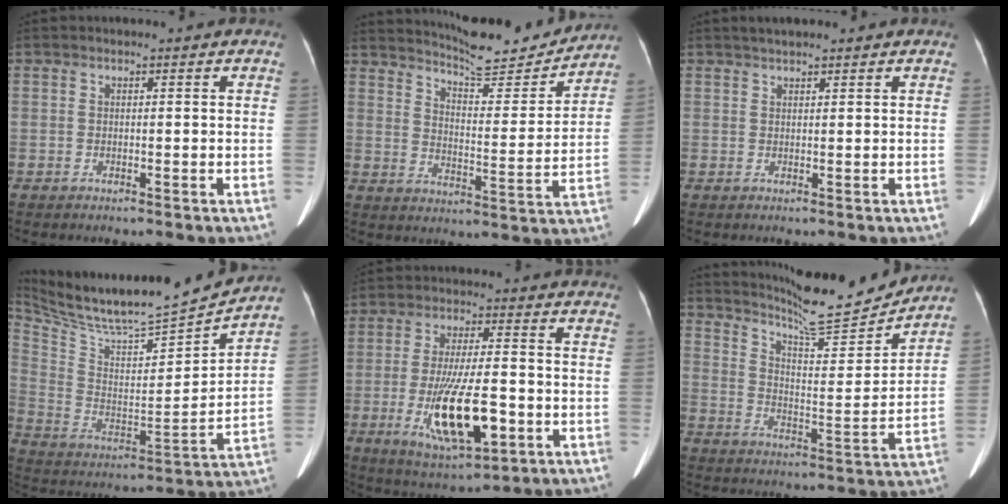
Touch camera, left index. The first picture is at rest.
{"total": 13.4, "force": [12.9, 0.9, 3.6], "torque": [-0.058, -0.028, 0.179]}
{"total": 1.5, "force": [1.0, 0.3, 1.1], "torque": [-0.018, 0.017, 0.019]}
{"total": 18.9, "force": [17.7, -0.1, 6.5], "torque": [-0.140, -0.043, 0.297]}
{"total": 13.9, "force": [-4.9, 3.3, 12.6], "torque": [-0.236, -0.018, -0.072]}
{"total": 14.6, "force": [13.8, -0.1, 4.7], "torque": [-0.084, -0.030, 0.208]}